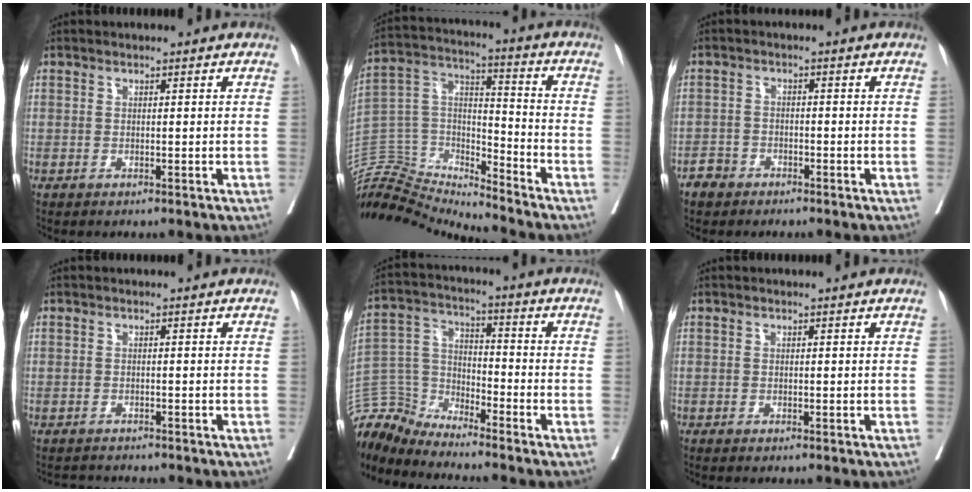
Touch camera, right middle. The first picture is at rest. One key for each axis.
{"total": 14.6, "fx": -14.6, "fy": -0.1, "fz": 0.0, "tx": 0.007, "ty": 0.059, "tz": -0.274}
{"total": 2.5, "fx": -1.9, "fy": 1.7, "fz": 0.3, "tx": -0.009, "ty": 0.007, "tz": -0.033}
{"total": 1.7, "fx": -1.7, "fy": -0.1, "fz": -0.1, "tx": 0.003, "ty": -0.010, "tz": -0.028}
{"total": 8.5, "fx": -8.4, "fy": 0.4, "fz": -1.0, "tx": 0.016, "ty": 0.034, "tz": -0.167}
{"total": 0.0}